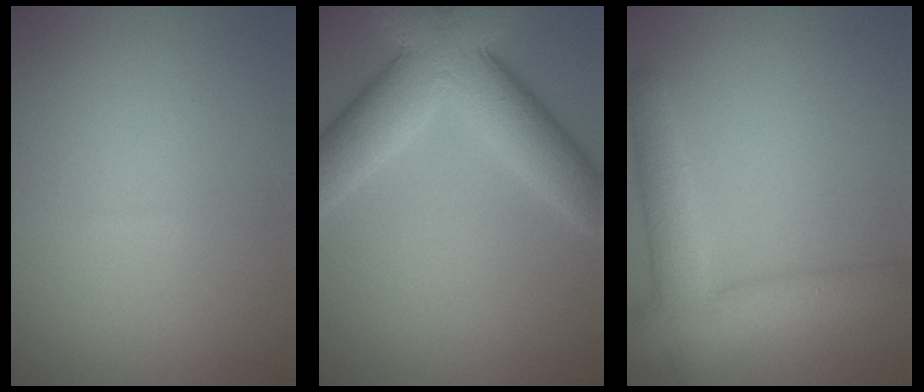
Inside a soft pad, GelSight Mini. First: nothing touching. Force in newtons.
{"total": 8.4, "press": 8.4, "slide": 0.4}
{"total": 5.6, "press": 5.6, "slide": 0.4}